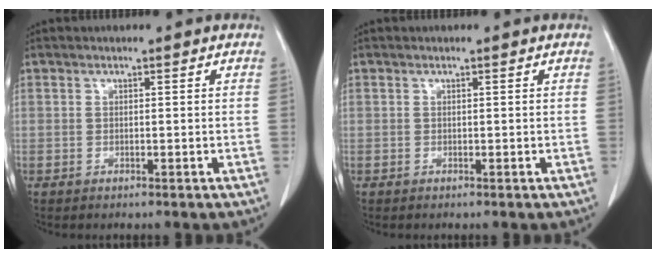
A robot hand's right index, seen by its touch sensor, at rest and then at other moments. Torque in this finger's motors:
{"motor_torque": [-0.03, 0.01, 0.00, 0.00]}